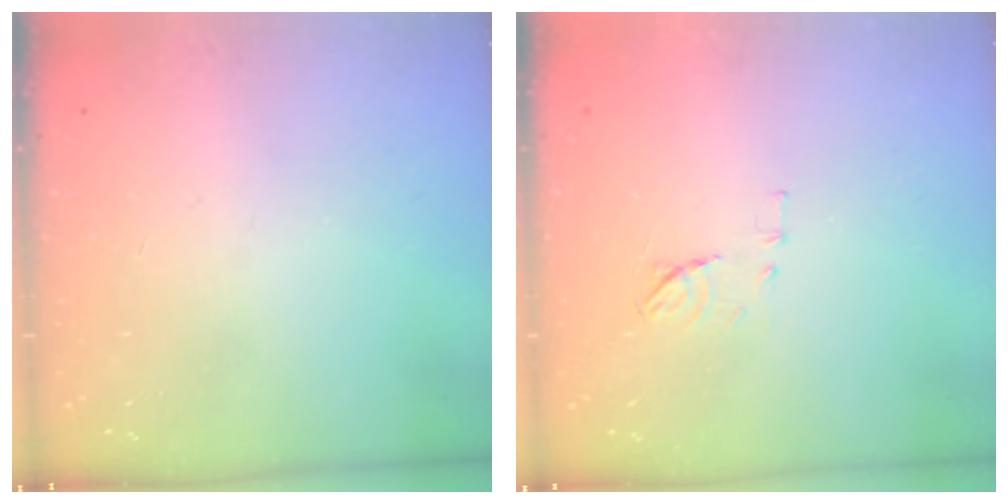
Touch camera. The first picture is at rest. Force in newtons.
{"total": 6.9, "press": 6.9, "slide": 0.7}